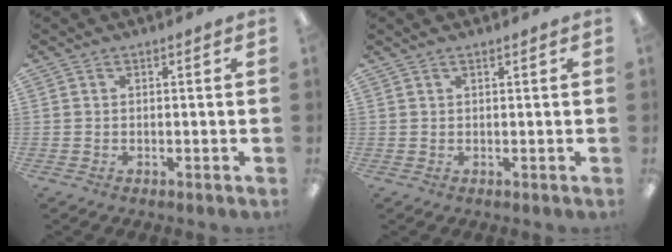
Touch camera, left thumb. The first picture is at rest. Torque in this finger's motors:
{"motor_torque": [-0.25, 0.10, -0.10, 0.33, 0.00]}